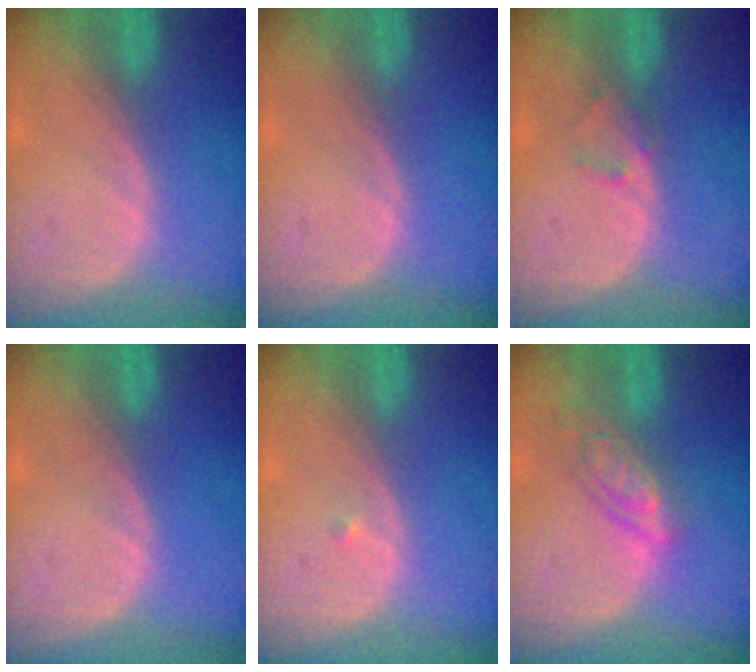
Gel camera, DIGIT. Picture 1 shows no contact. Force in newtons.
{"total": 0.0}
{"total": 1.3, "press": 1.1, "slide": 0.8}
{"total": 0.0}
{"total": 0.6, "press": 0.5, "slide": 0.4}
{"total": 6.0, "press": 5.1, "slide": 3.0}